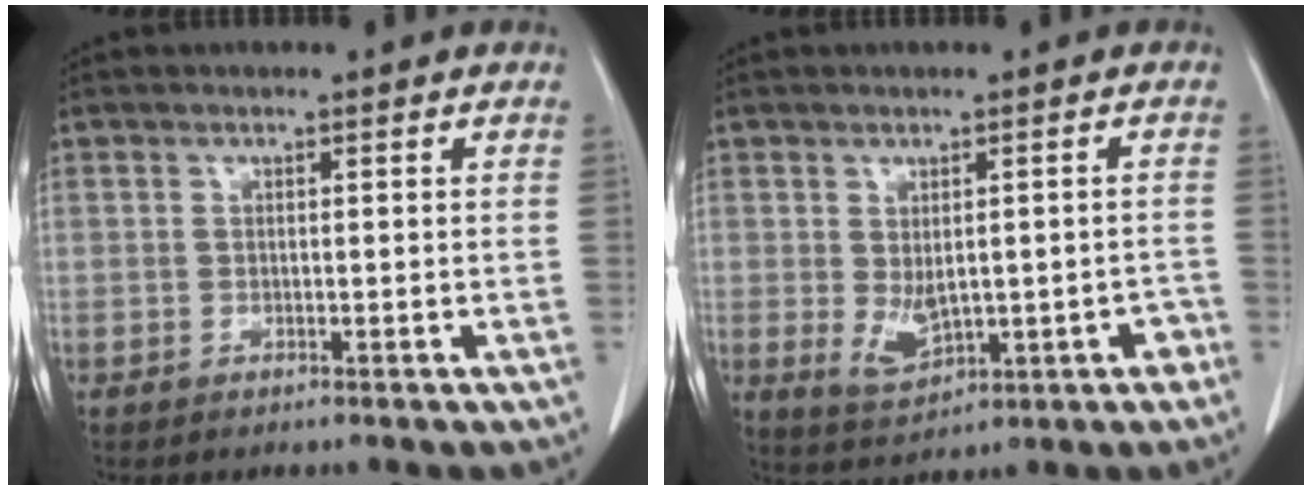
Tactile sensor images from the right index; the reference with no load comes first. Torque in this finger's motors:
{"motor_torque": [0.86, -0.25, 0.40, 0.05]}